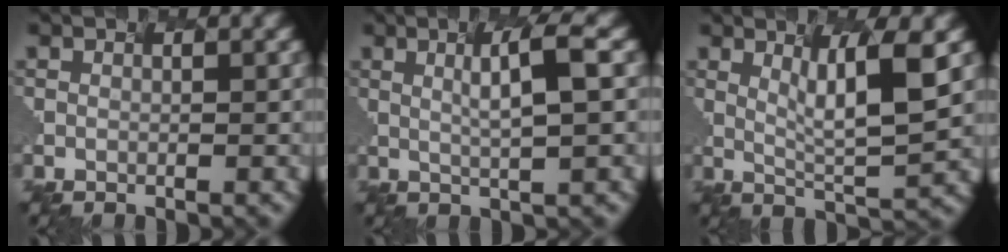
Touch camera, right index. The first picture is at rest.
{"total": 2.8, "force": [0.4, -0.7, 2.7], "torque": [-0.074, -0.002, 0.035]}
{"total": 3.7, "force": [1.1, -0.6, 3.4], "torque": [-0.096, -0.019, 0.051]}